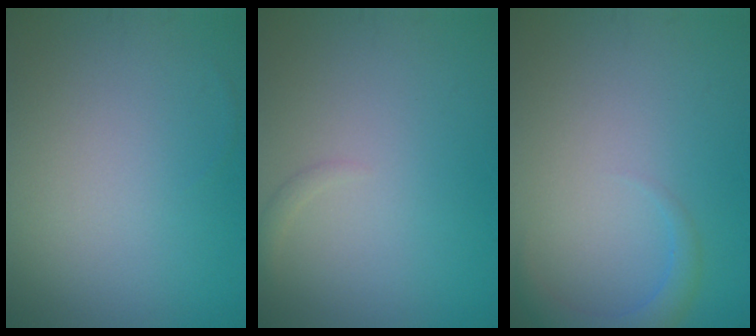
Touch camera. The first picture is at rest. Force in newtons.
{"total": 0.6, "press": 0.6, "slide": 0.1}
{"total": 2.1, "press": 2.1, "slide": 0.2}